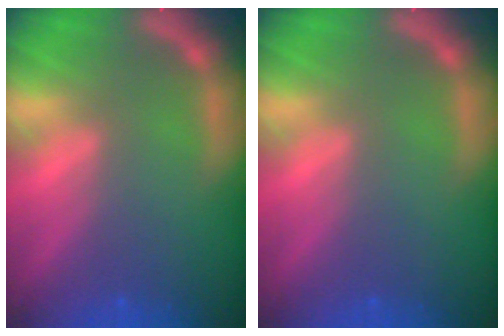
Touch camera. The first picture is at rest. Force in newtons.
{"total": 0.0}